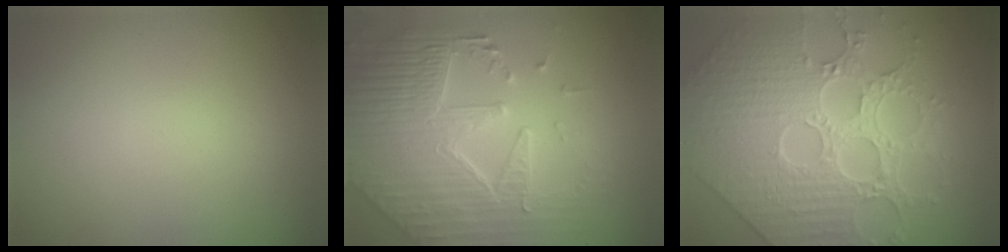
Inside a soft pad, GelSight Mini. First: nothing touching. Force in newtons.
{"total": 8.8, "press": 6.0, "slide": 6.4}
{"total": 7.1, "press": 6.3, "slide": 3.3}